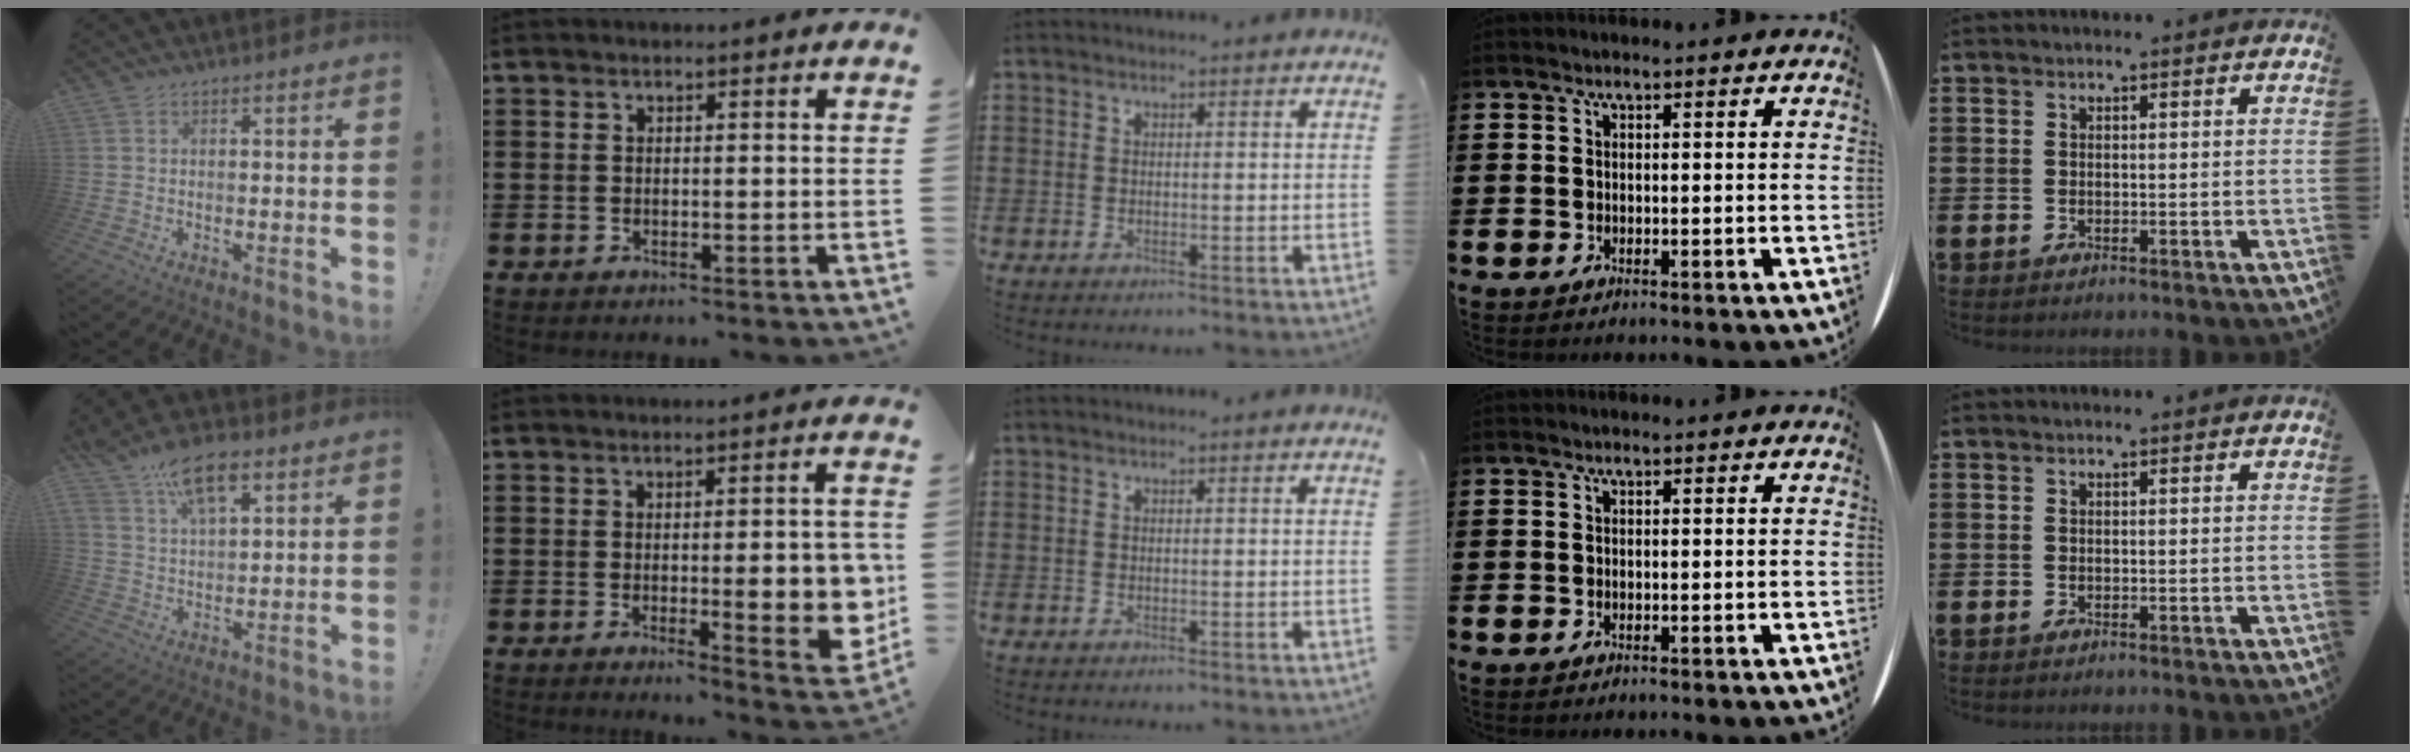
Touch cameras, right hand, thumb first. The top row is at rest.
{"thumb": {"total": 12.3, "force": [7.3, 6.3, 7.6], "torque": [-0.124, -0.025, 0.133]}, "index": {"total": 9.4, "force": [-0.6, 2.7, 9.0], "torque": [-0.106, -0.017, -0.006]}}